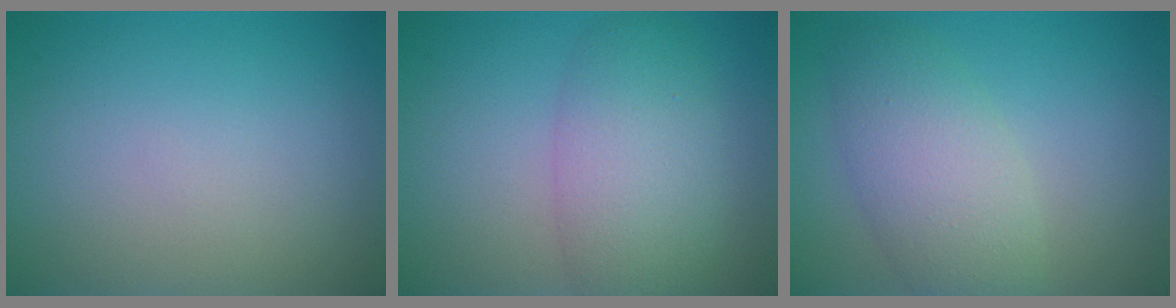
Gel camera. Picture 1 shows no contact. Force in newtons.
{"total": 5.8, "press": 5.8, "slide": 0.3}
{"total": 6.5, "press": 6.5, "slide": 0.1}